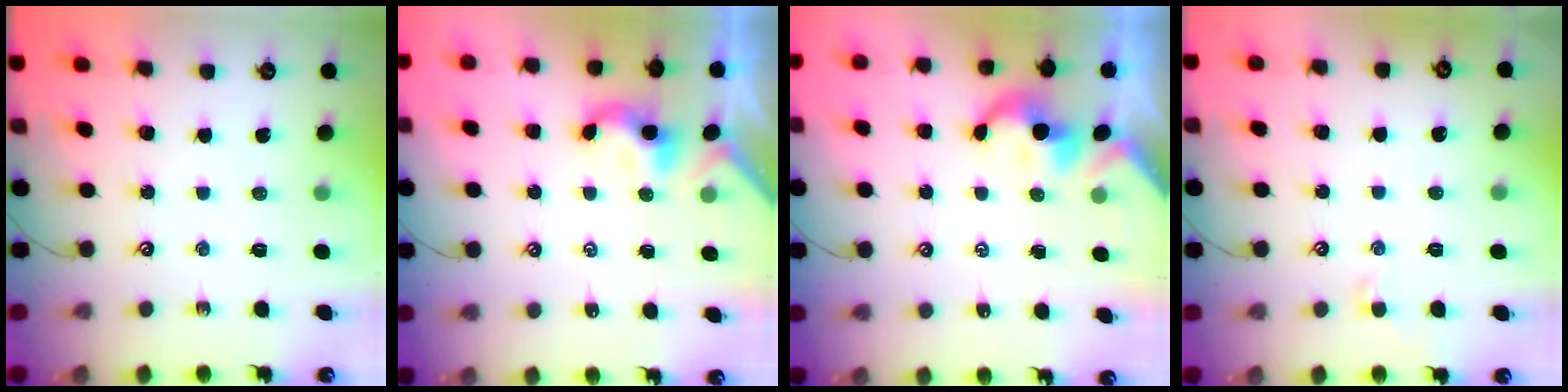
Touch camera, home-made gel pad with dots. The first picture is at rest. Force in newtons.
{"total": 2.0, "press": 2.0, "slide": 0.2}
{"total": 2.2, "press": 2.2, "slide": 0.4}
{"total": 0.0}